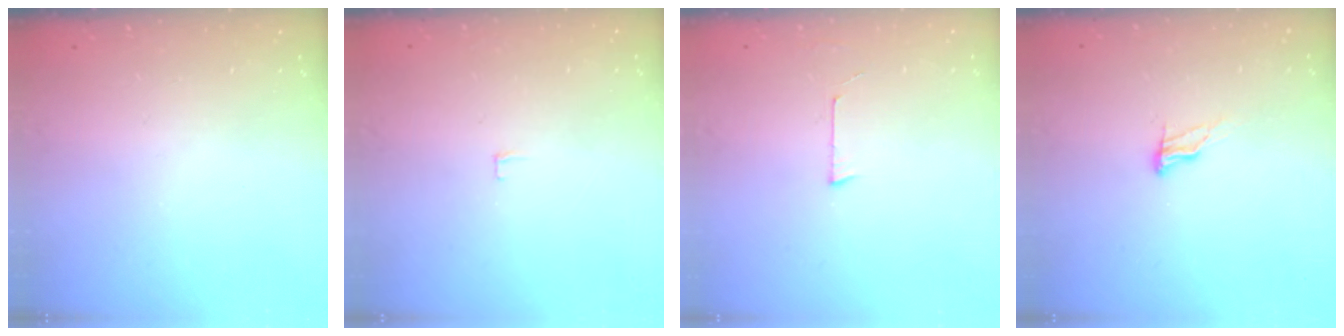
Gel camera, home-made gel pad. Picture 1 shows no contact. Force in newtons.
{"total": 3.8, "press": 3.8, "slide": 0.3}
{"total": 3.2, "press": 3.2, "slide": 0.2}
{"total": 5.8, "press": 5.8, "slide": 0.5}